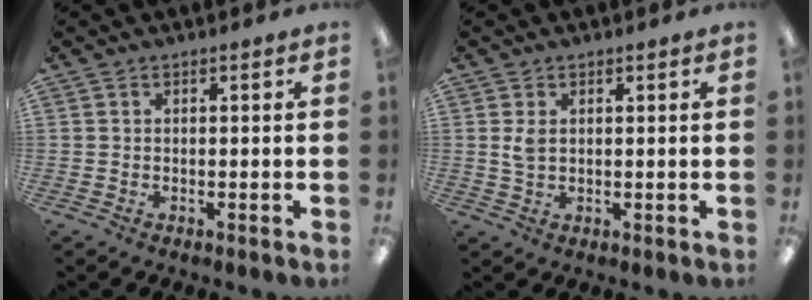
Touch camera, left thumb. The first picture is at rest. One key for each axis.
{"total": 3.1, "fx": 0.8, "fy": 1.9, "fz": 2.2, "tx": -0.055, "ty": 0.000, "tz": 0.012}